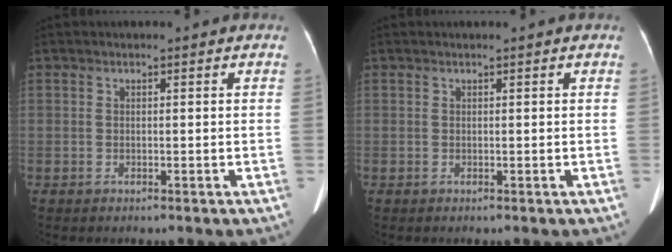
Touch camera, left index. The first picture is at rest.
{"total": 0.0}